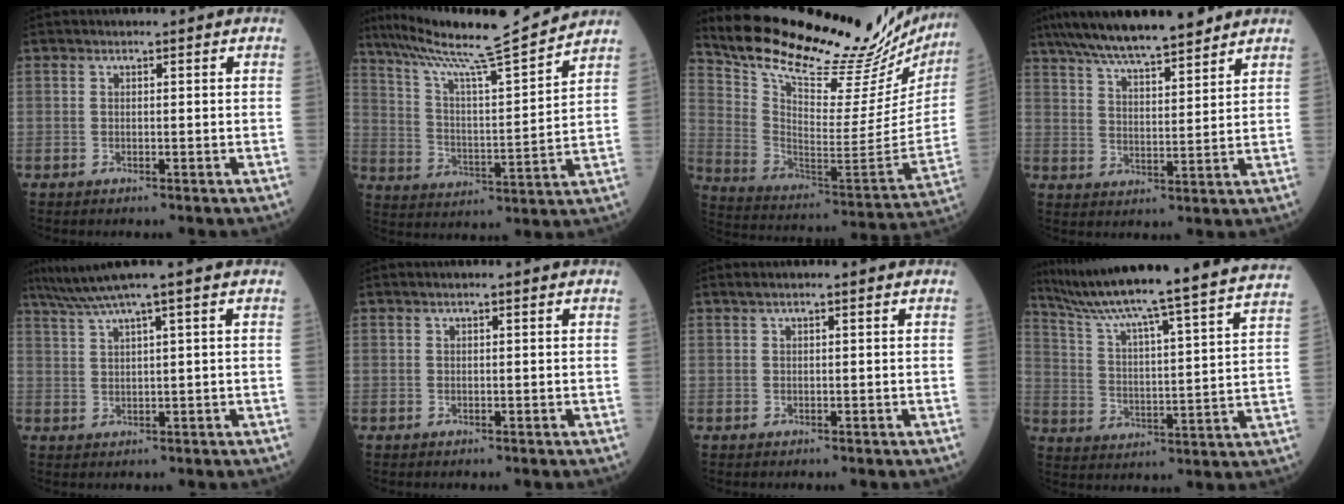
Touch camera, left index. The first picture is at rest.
{"total": 16.4, "force": [14.7, -0.8, 7.2], "torque": [-0.127, -0.011, 0.236]}
{"total": 32.0, "force": [29.0, 4.9, 12.7], "torque": [-0.218, -0.105, 0.393]}
{"total": 14.2, "force": [12.0, 2.0, 7.4], "torque": [-0.125, 0.023, 0.200]}
{"total": 5.1, "force": [3.8, -1.7, 2.9], "torque": [-0.060, 0.017, 0.077]}
{"total": 0.9, "force": [0.7, -0.2, 0.5], "torque": [-0.009, 0.012, 0.015]}
{"total": 1.3, "force": [1.0, -0.3, 0.8], "torque": [-0.016, 0.018, 0.022]}
{"total": 27.6, "force": [24.6, -2.1, 12.3], "torque": [-0.204, -0.055, 0.337]}